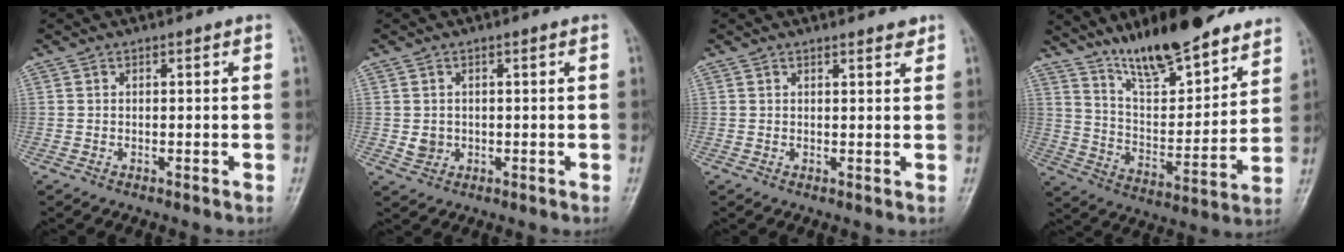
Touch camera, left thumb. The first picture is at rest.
{"total": 2.3, "force": [0.0, 2.1, 1.0], "torque": [-0.007, 0.001, 0.005]}
{"total": 1.6, "force": [1.3, 0.4, 0.8], "torque": [-0.007, -0.009, 0.018]}
{"total": 20.2, "force": [15.5, 5.9, 11.6], "torque": [-0.139, -0.084, 0.259]}